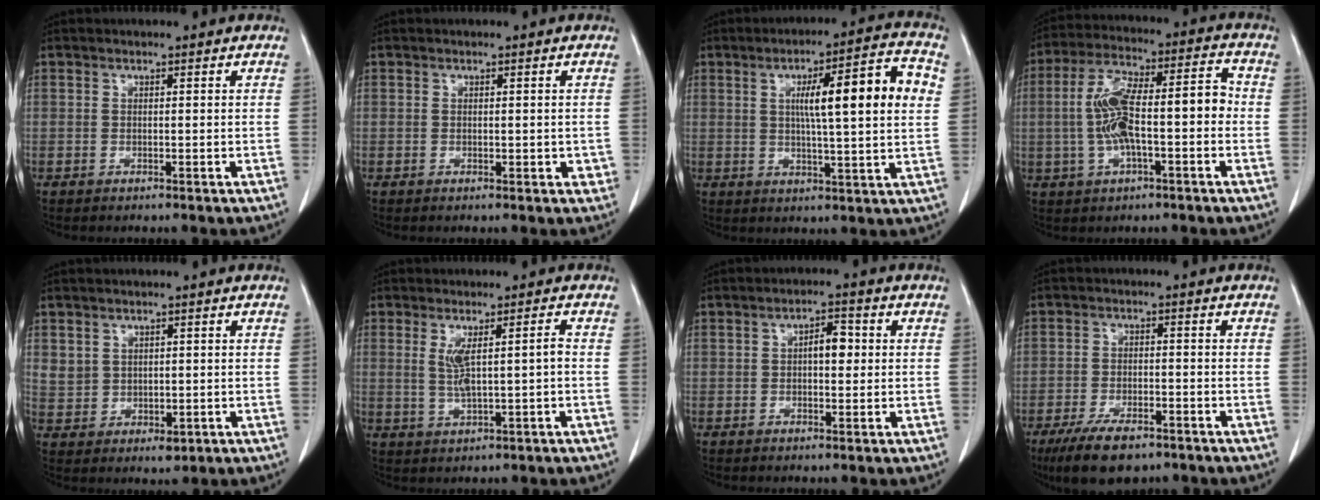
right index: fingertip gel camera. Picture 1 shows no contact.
{"total": 1.9, "force": [-0.3, 1.1, 1.6], "torque": [-0.017, -0.001, -0.001]}
{"total": 13.6, "force": [2.9, 0.9, 13.3], "torque": [-0.195, 0.019, 0.041]}
{"total": 13.1, "force": [-1.6, 3.6, 12.5], "torque": [-0.230, 0.038, -0.024]}
{"total": 4.8, "force": [0.9, 4.2, 2.1], "torque": [-0.040, 0.000, 0.033]}
{"total": 4.7, "force": [0.3, 0.4, 4.7], "torque": [-0.086, 0.003, 0.013]}
{"total": 3.7, "force": [0.3, 1.6, 3.3], "torque": [-0.053, 0.010, 0.004]}
{"total": 8.5, "force": [-6.0, 3.2, 5.0], "torque": [-0.090, -0.010, -0.102]}